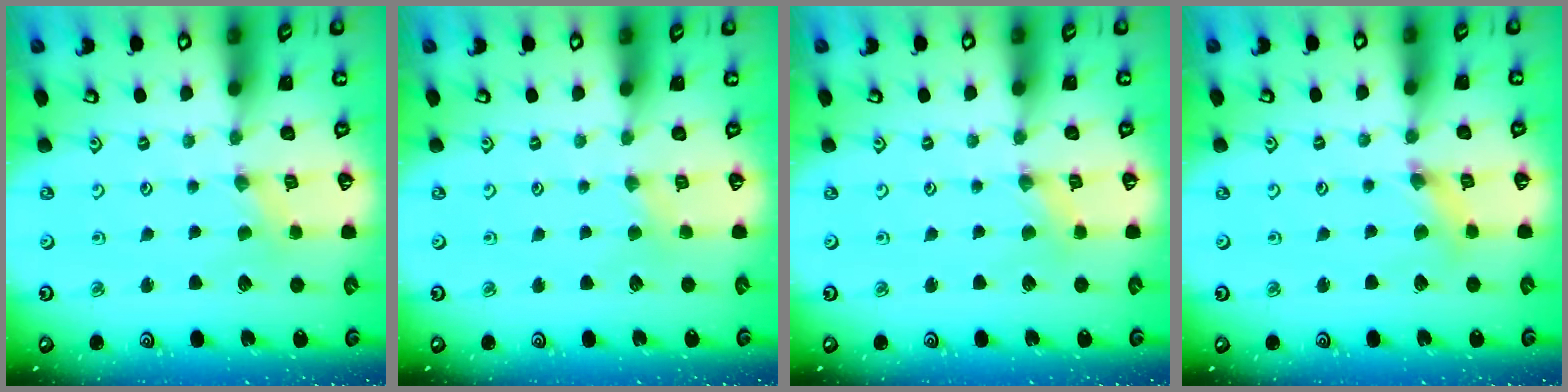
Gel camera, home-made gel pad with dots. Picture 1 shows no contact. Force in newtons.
{"total": 0.9, "press": 0.8, "slide": 0.3}
{"total": 1.2, "press": 1.2, "slide": 0.2}
{"total": 4.0, "press": 3.9, "slide": 0.4}